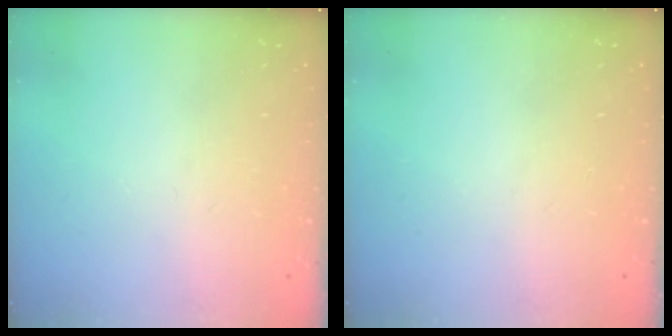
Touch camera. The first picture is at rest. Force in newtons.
{"total": 0.0}